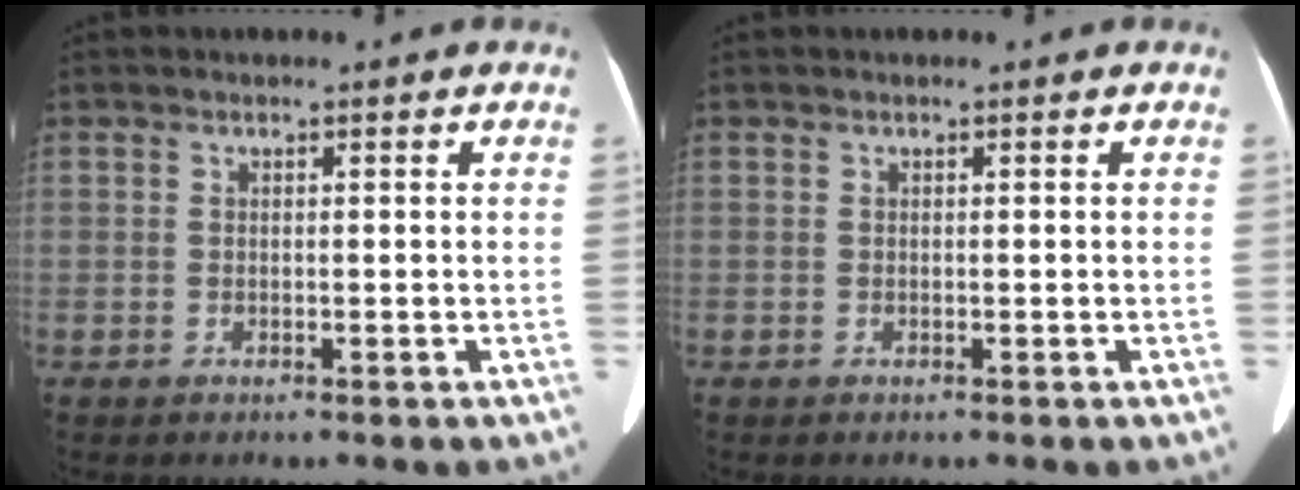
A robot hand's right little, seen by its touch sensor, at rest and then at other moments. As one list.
[{"total": 0.0}]